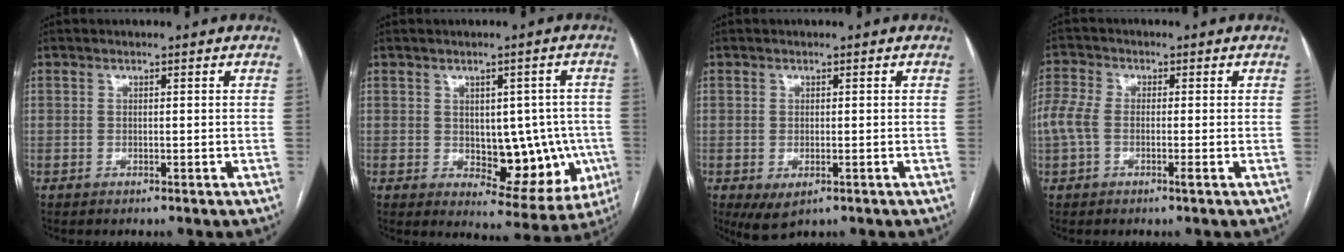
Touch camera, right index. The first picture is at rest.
{"total": 10.7, "force": [-1.1, 6.0, 8.7], "torque": [-0.090, 0.010, 0.007]}
{"total": 3.6, "force": [-1.4, 1.8, 2.8], "torque": [-0.053, -0.009, -0.010]}
{"total": 5.5, "force": [-1.0, 2.7, 4.6], "torque": [-0.123, 0.016, -0.022]}